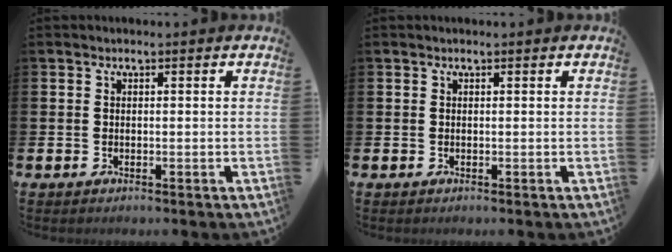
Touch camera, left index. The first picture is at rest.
{"total": 0.0}